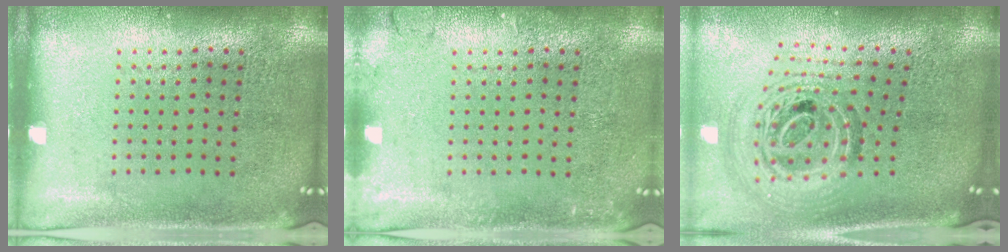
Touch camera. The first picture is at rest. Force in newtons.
{"total": 1.4, "press": 1.4, "slide": 0.2}
{"total": 1.9, "press": 1.5, "slide": 1.0}